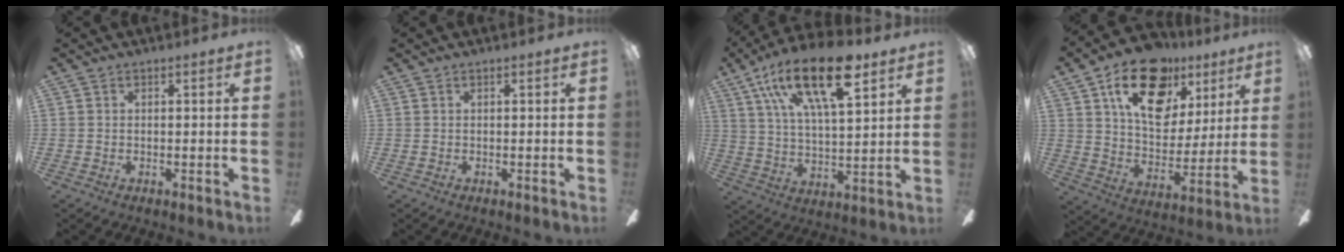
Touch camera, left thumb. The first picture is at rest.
{"total": 0.0}
{"total": 22.1, "force": [12.4, 8.5, 16.2], "torque": [-0.294, -0.044, 0.201]}
{"total": 22.0, "force": [11.8, 13.3, 13.0], "torque": [-0.202, -0.050, 0.207]}